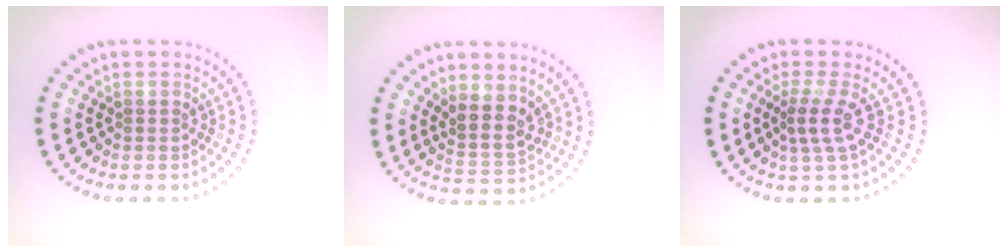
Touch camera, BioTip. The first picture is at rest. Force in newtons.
{"total": 2.9, "press": 2.3, "slide": 1.7}
{"total": 2.3, "press": 1.6, "slide": 1.7}